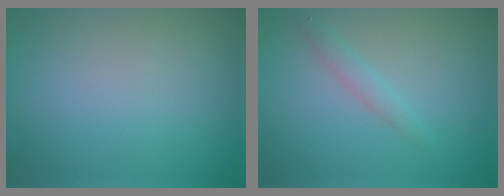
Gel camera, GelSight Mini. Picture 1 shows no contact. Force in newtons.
{"total": 1.4, "press": 1.4, "slide": 0.0}